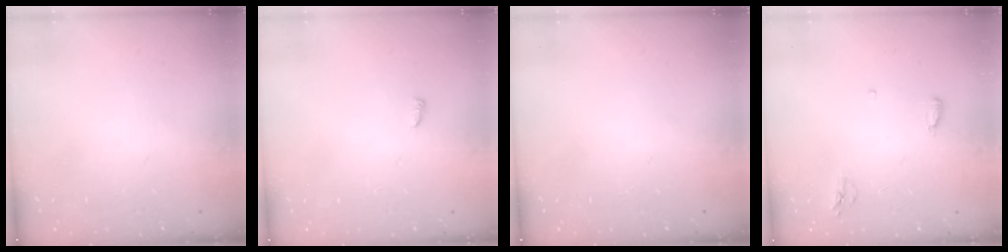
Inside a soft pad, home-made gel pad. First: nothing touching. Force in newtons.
{"total": 3.5, "press": 3.5, "slide": 0.3}
{"total": 0.0}
{"total": 5.4, "press": 5.3, "slide": 1.1}